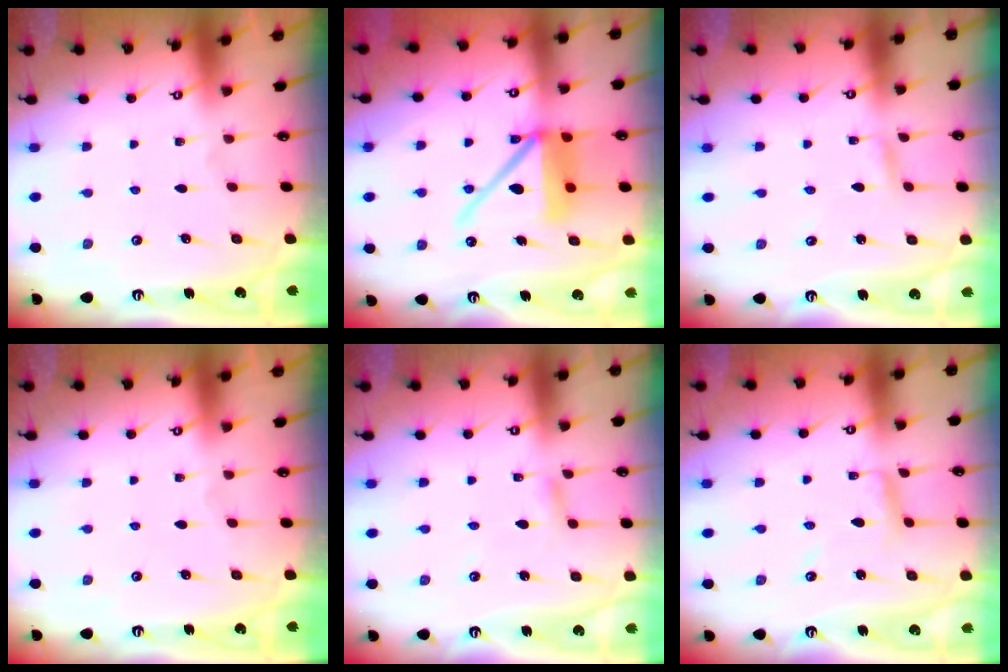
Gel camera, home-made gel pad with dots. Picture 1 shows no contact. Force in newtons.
{"total": 13.7, "press": 13.6, "slide": 1.8}
{"total": 2.5, "press": 2.5, "slide": 0.2}
{"total": 0.0}
{"total": 2.9, "press": 2.8, "slide": 0.3}
{"total": 4.9, "press": 4.9, "slide": 0.3}